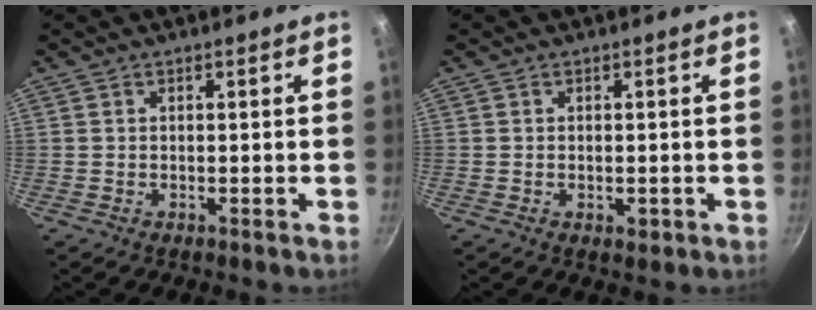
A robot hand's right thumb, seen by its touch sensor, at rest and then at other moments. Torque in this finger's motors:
{"motor_torque": [-0.49, 0.00, -0.37, 0.43, -0.12]}